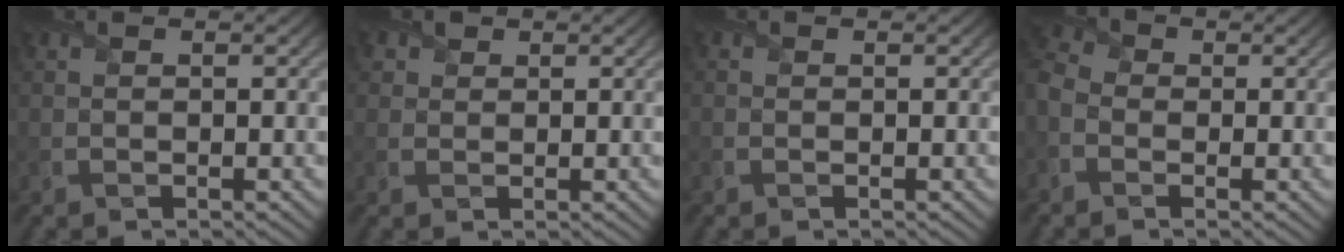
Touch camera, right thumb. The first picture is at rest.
{"total": 2.2, "force": [1.2, 1.7, 0.6], "torque": [-0.021, -0.005, 0.023]}
{"total": 0.0}
{"total": 4.2, "force": [-1.7, 3.2, 2.2], "torque": [-0.066, -0.006, -0.044]}